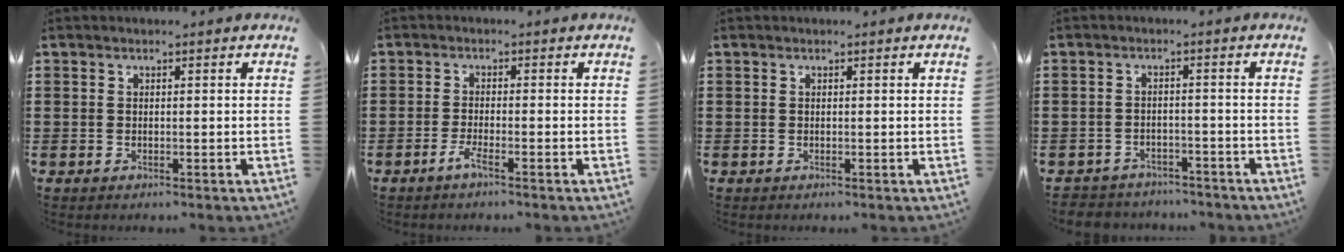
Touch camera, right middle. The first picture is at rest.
{"total": 2.3, "force": [-1.4, 0.0, 1.8], "torque": [-0.048, -0.009, -0.029]}
{"total": 0.0}
{"total": 2.6, "force": [-2.5, 0.5, -0.3], "torque": [-0.005, -0.001, -0.057]}